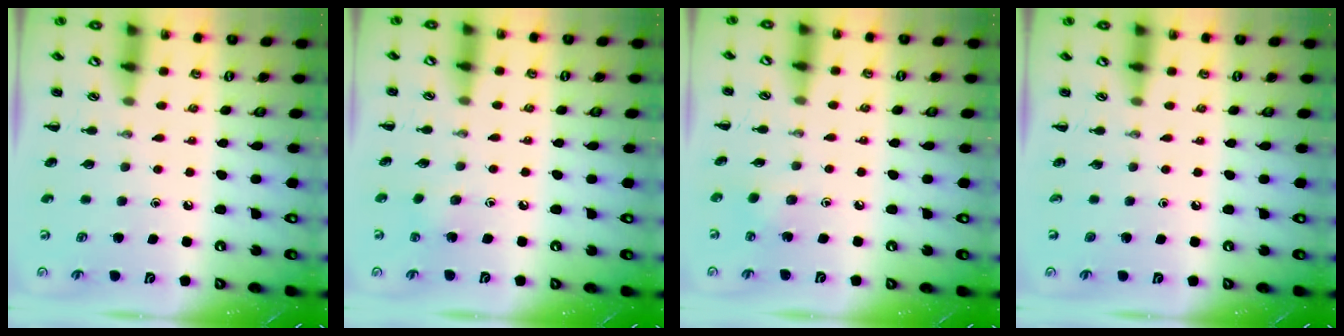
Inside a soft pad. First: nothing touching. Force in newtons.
{"total": 4.3, "press": 4.1, "slide": 1.3}
{"total": 2.8, "press": 2.7, "slide": 0.9}
{"total": 0.0}